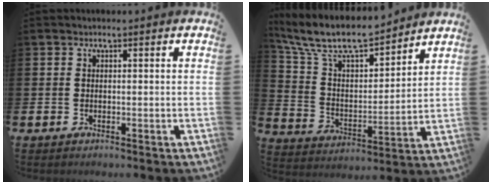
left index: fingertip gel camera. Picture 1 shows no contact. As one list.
[{"total": 9.8, "force": [8.8, 2.4, 3.4], "torque": [-0.114, -0.056, 0.155]}]